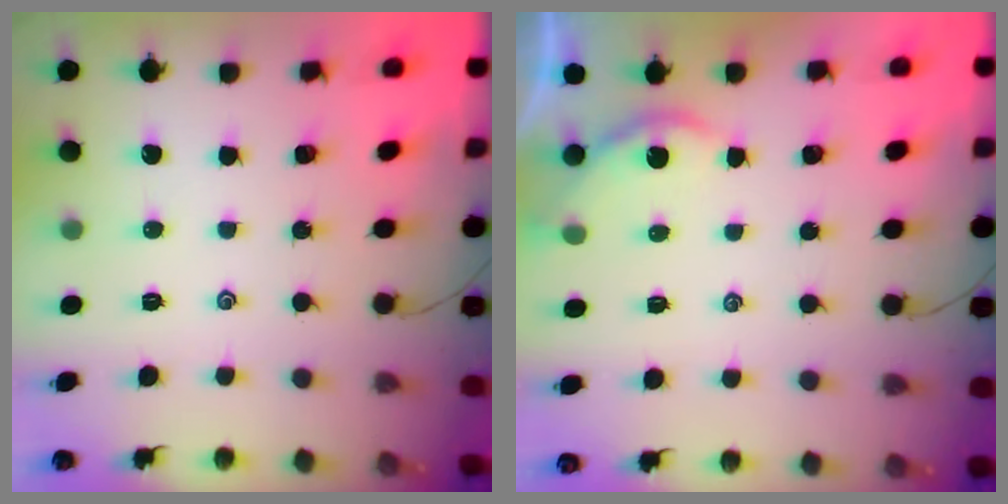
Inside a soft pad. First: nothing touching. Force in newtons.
{"total": 2.3, "press": 2.3, "slide": 0.3}